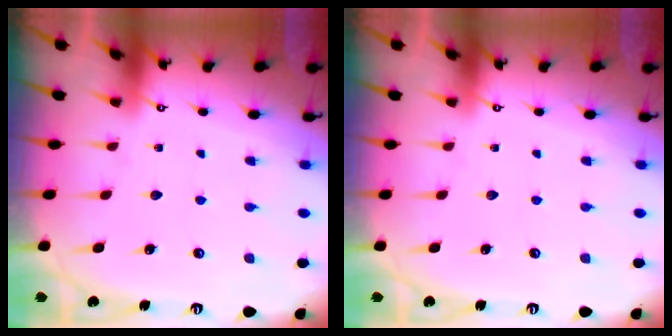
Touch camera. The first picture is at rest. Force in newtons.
{"total": 0.0}